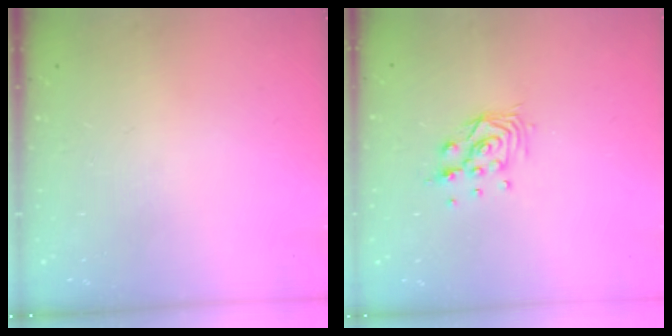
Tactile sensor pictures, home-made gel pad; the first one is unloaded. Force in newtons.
{"total": 8.6, "press": 8.5, "slide": 0.9}